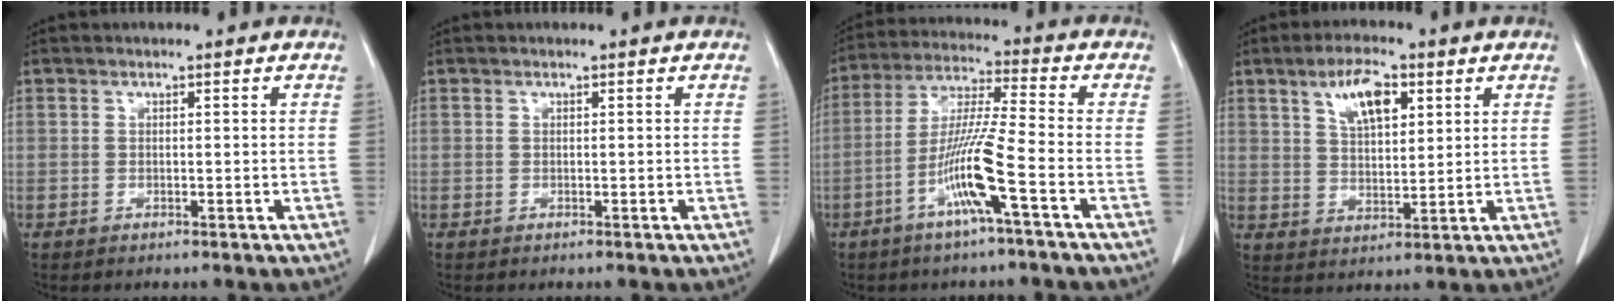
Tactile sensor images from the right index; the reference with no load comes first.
{"total": 0.0}
{"total": 10.6, "force": [-4.4, -0.8, 9.6], "torque": [-0.192, -0.002, -0.089]}
{"total": 7.9, "force": [3.8, 2.9, 6.3], "torque": [-0.115, 0.007, 0.070]}